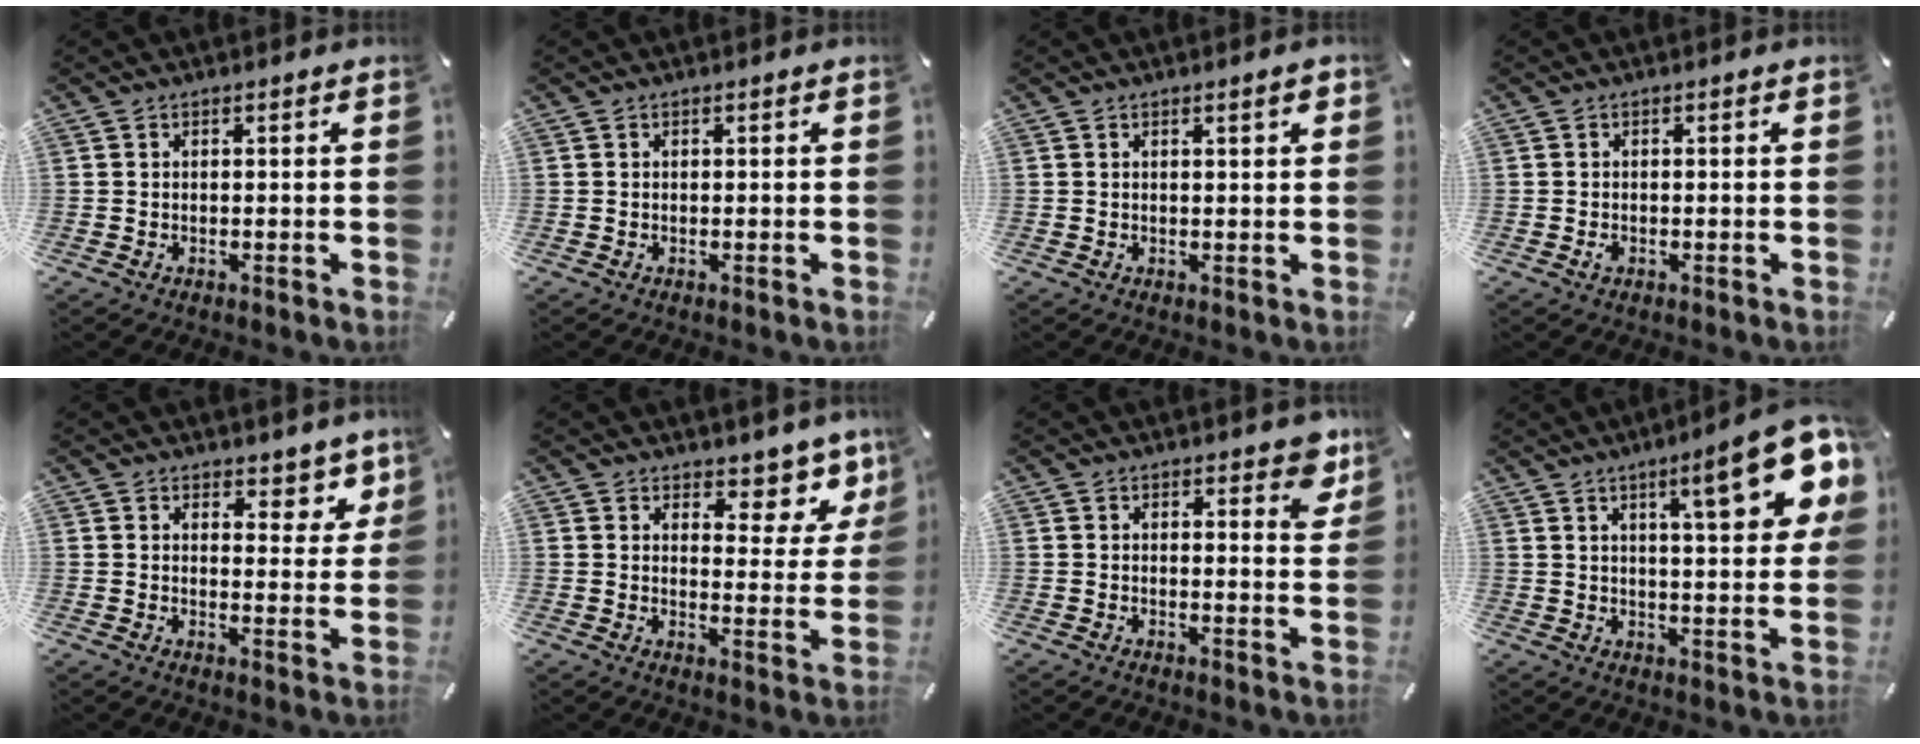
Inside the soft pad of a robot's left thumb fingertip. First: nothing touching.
{"total": 0.0}
{"total": 2.0, "force": [0.9, 0.3, 1.7], "torque": [-0.035, 0.003, 0.014]}
{"total": 1.1, "force": [-0.3, 0.6, 0.8], "torque": [-0.015, 0.000, -0.006]}
{"total": 6.4, "force": [4.8, 3.7, 1.9], "torque": [0.000, -0.043, 0.081]}
{"total": 8.6, "force": [7.1, 4.1, 2.4], "torque": [-0.009, -0.070, 0.122]}
{"total": 5.7, "force": [3.9, 2.5, 3.2], "torque": [-0.026, -0.028, 0.062]}
{"total": 17.5, "force": [8.3, 4.4, 14.7], "torque": [-0.207, -0.038, 0.122]}